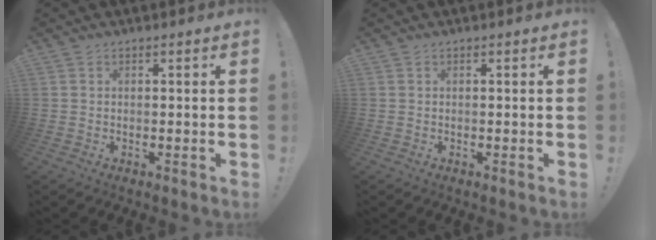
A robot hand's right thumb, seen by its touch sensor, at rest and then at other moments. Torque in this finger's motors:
{"motor_torque": [0.02, 0.11, 0.06, 0.07, -0.08]}